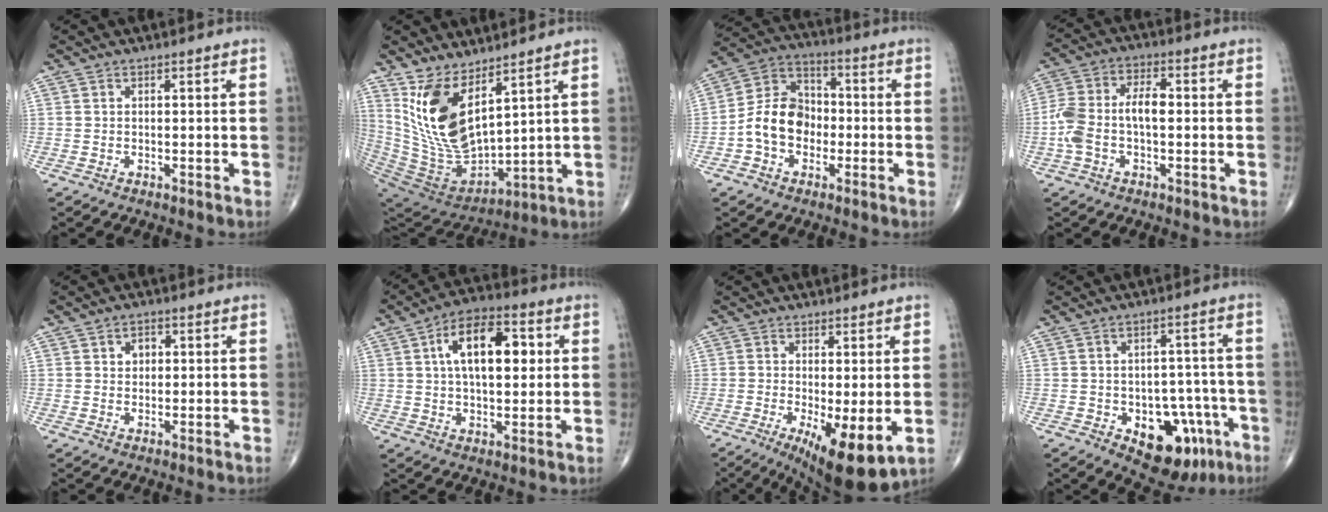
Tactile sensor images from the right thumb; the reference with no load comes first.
{"total": 16.7, "force": [8.0, 7.4, 12.6], "torque": [-0.225, -0.063, 0.181]}
{"total": 11.2, "force": [-2.4, 8.6, 6.7], "torque": [-0.101, 0.041, -0.055]}
{"total": 9.3, "force": [-1.0, 4.9, 7.9], "torque": [-0.178, 0.034, -0.020]}
{"total": 2.8, "force": [0.8, 2.2, 1.6], "torque": [-0.011, 0.000, 0.010]}
{"total": 14.1, "force": [3.3, 7.2, 11.7], "torque": [-0.172, 0.010, 0.050]}
{"total": 11.3, "force": [-3.0, 3.4, 10.3], "torque": [-0.158, -0.024, -0.037]}
{"total": 13.9, "force": [-6.0, 8.5, 9.2], "torque": [-0.076, 0.040, -0.071]}